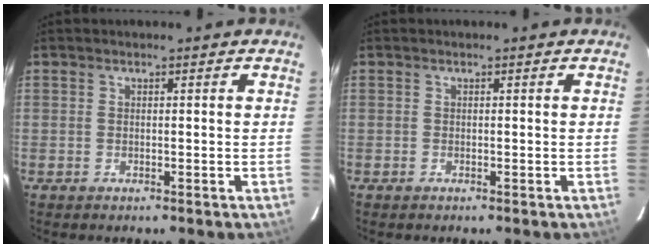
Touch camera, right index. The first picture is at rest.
{"total": 0.0}